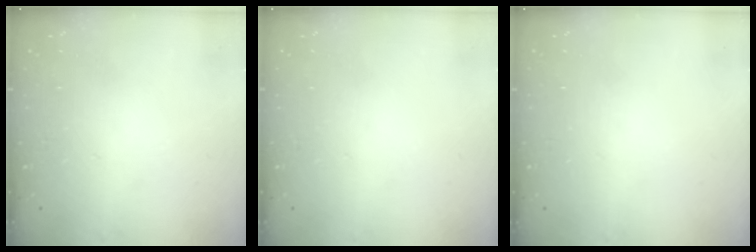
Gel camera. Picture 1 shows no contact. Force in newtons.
{"total": 0.0}
{"total": 0.0}